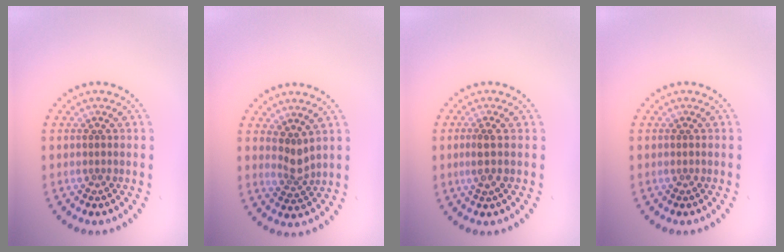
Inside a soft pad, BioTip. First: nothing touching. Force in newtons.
{"total": 2.0, "press": 1.4, "slide": 1.4}
{"total": 1.7, "press": 1.4, "slide": 1.0}
{"total": 0.0}